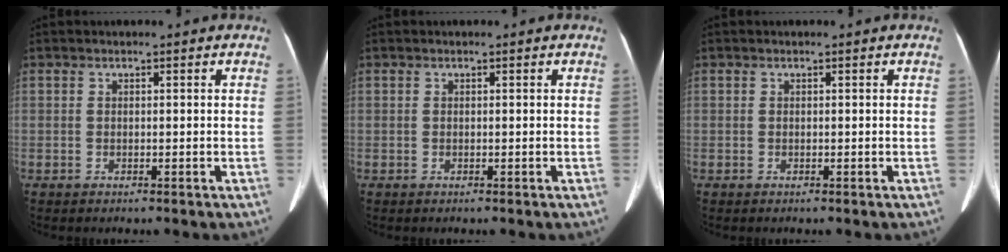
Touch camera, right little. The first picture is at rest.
{"total": 0.0}
{"total": 0.0}